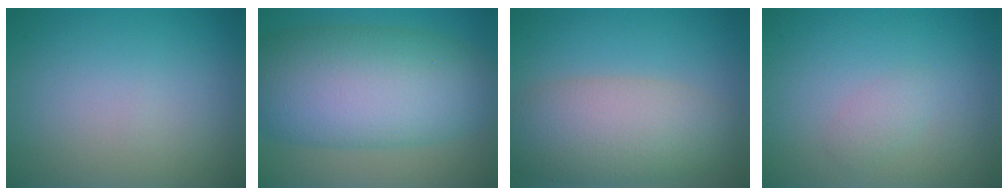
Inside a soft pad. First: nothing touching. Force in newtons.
{"total": 12.2, "press": 12.2, "slide": 0.2}
{"total": 7.0, "press": 7.0, "slide": 0.5}
{"total": 1.1, "press": 1.1, "slide": 0.1}